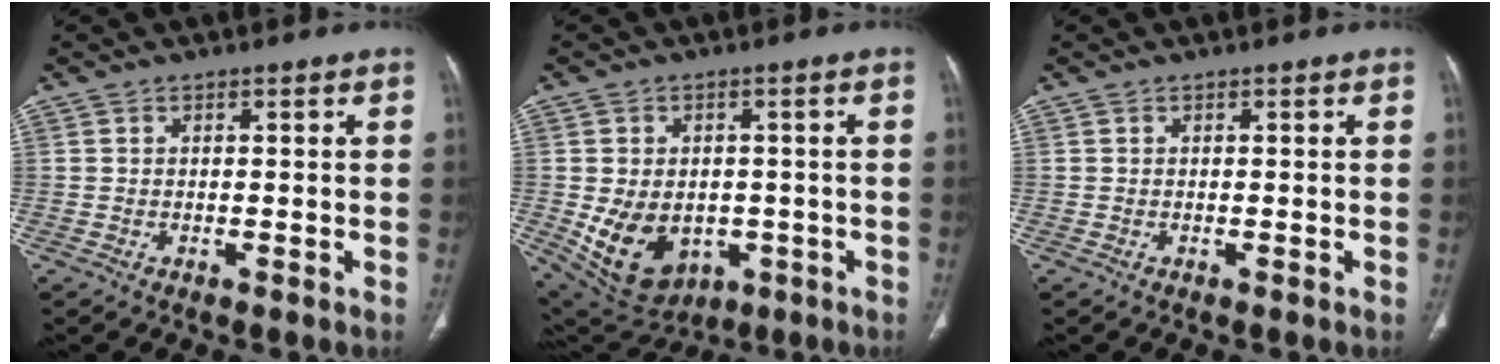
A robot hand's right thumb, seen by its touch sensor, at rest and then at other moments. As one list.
[{"total": 13.3, "force": [-3.0, 9.9, 8.3], "torque": [-0.129, 0.005, -0.017]}, {"total": 0.0}]